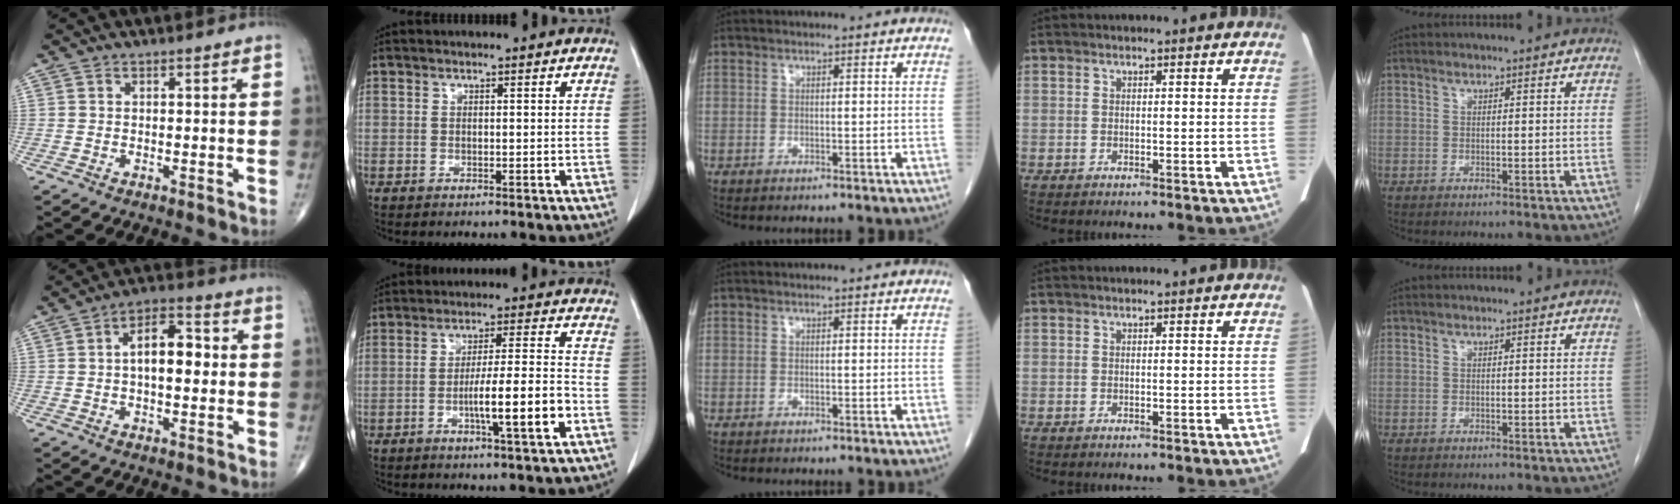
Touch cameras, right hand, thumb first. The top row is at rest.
{"thumb": {"total": 9.7, "force": [0.6, 5.0, 8.3], "torque": [-0.120, 0.022, 0.004]}, "index": {"total": 9.6, "force": [-3.4, 0.0, 9.0], "torque": [-0.145, 0.000, -0.055]}}